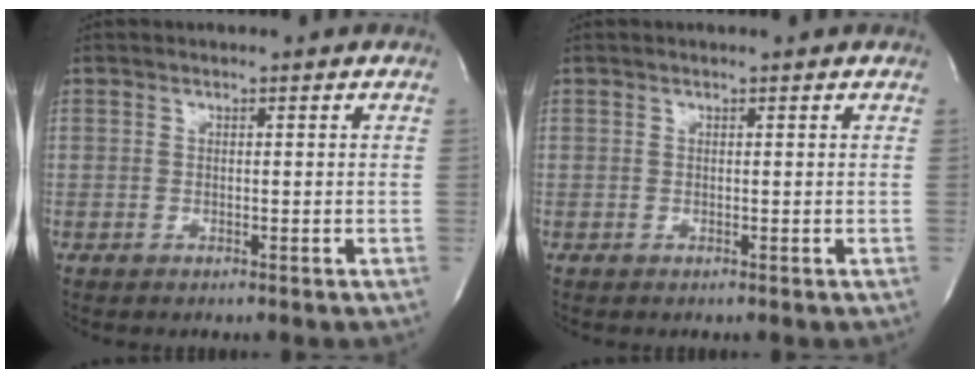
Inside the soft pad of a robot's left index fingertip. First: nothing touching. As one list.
[{"total": 0.8, "force": [0.7, 0.0, 0.3], "torque": [-0.006, 0.004, 0.011]}]